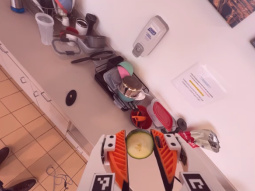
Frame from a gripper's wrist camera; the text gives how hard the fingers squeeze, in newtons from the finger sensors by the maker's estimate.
{"total": 8.4, "left": 8.3, "right": 8.5}